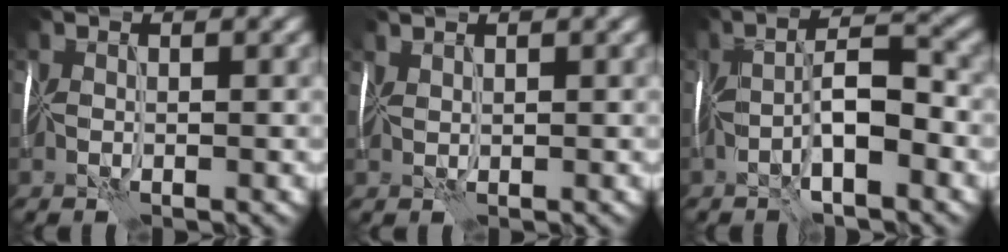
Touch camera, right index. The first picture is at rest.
{"total": 1.3, "force": [1.3, 0.3, 0.3], "torque": [-0.003, 0.016, 0.012]}
{"total": 3.2, "force": [-1.5, 0.9, 2.6], "torque": [-0.059, 0.023, -0.024]}